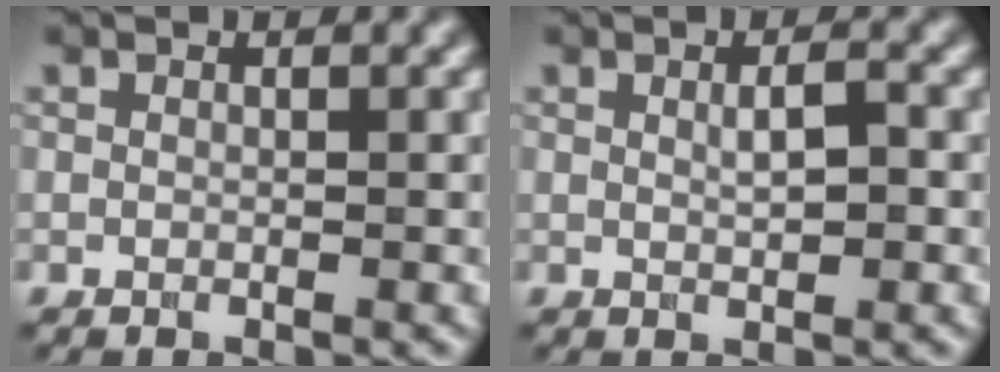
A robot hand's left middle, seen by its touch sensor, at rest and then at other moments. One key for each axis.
{"total": 1.7, "fx": 0.2, "fy": 0.2, "fz": 1.7, "tx": -0.032, "ty": 0.003, "tz": 0.003}